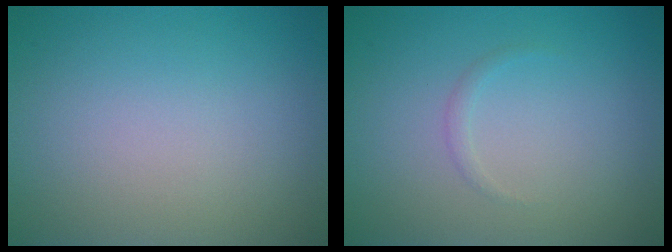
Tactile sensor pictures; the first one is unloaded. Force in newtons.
{"total": 0.6, "press": 0.6, "slide": 0.1}